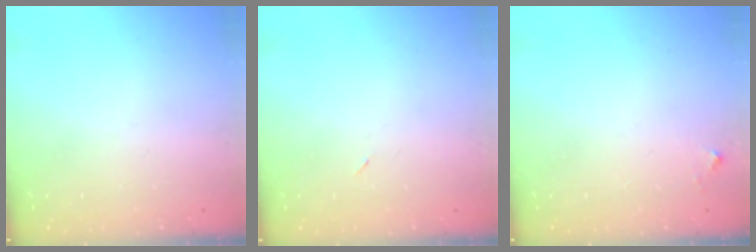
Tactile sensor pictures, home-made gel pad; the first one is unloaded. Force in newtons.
{"total": 2.3, "press": 1.9, "slide": 1.2}
{"total": 2.8, "press": 2.8, "slide": 0.2}